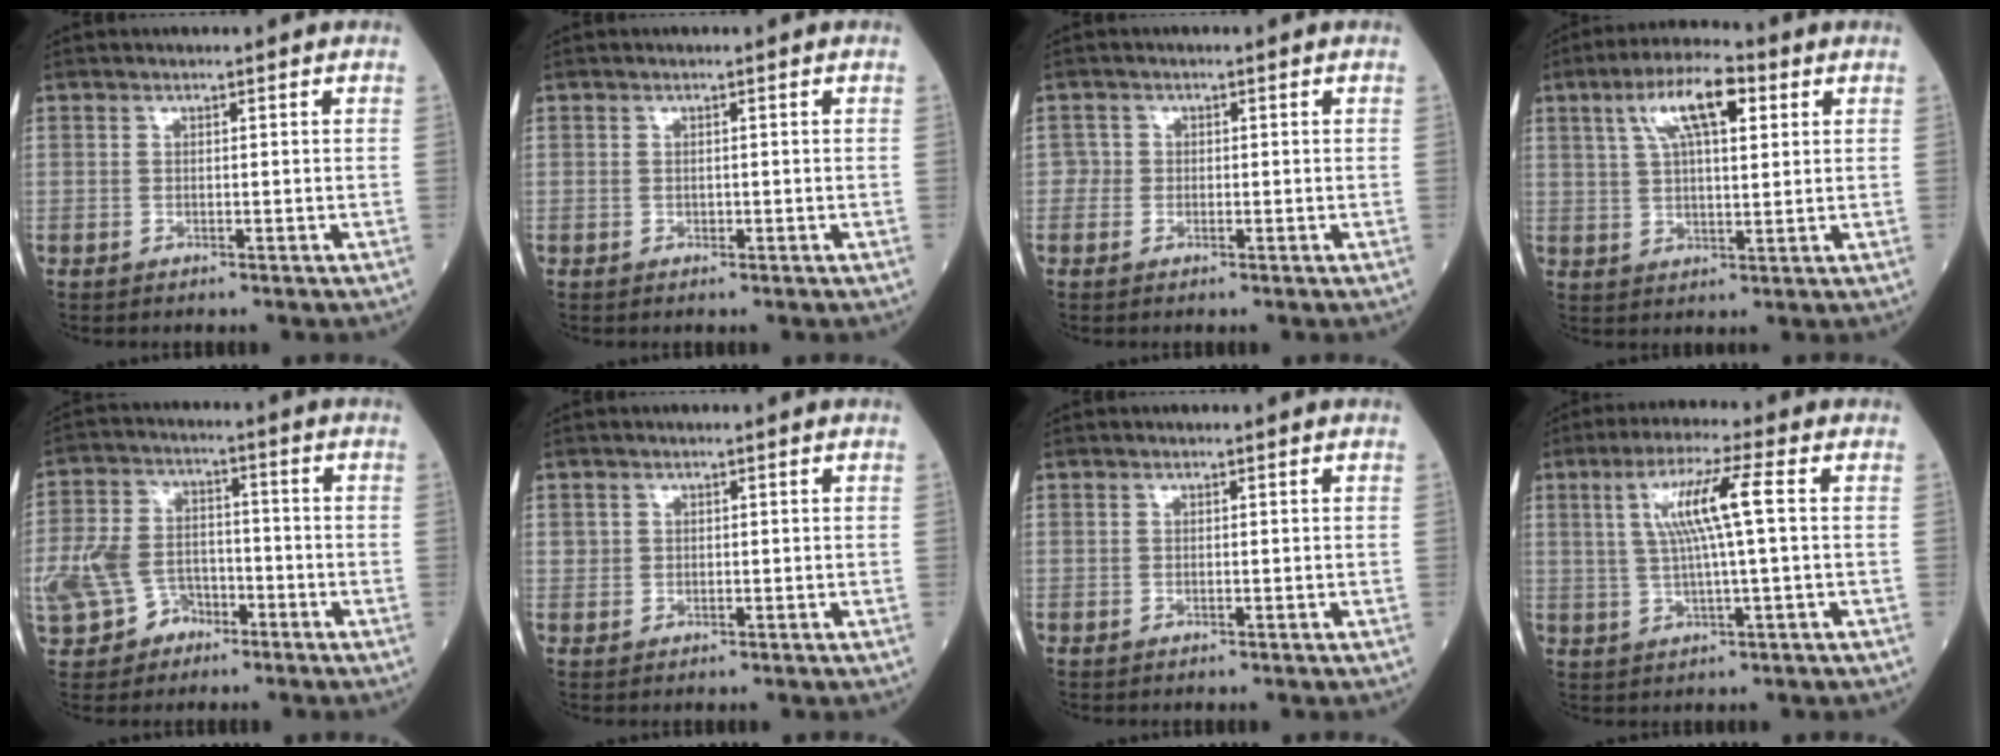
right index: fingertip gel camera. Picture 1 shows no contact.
{"total": 0.6, "force": [-0.1, 0.5, 0.4], "torque": [-0.009, 0.001, -0.001]}
{"total": 1.2, "force": [-0.2, 1.2, -0.1], "torque": [0.011, 0.006, -0.006]}
{"total": 10.0, "force": [4.2, 2.8, 8.6], "torque": [-0.161, 0.022, 0.074]}
{"total": 12.3, "force": [-5.0, 9.5, 6.0], "torque": [-0.160, 0.021, -0.078]}
{"total": 1.2, "force": [0.4, 1.1, 0.1], "torque": [0.005, 0.004, 0.006]}
{"total": 0.0}
{"total": 8.2, "force": [1.6, -0.2, 8.1], "torque": [-0.155, 0.010, 0.032]}